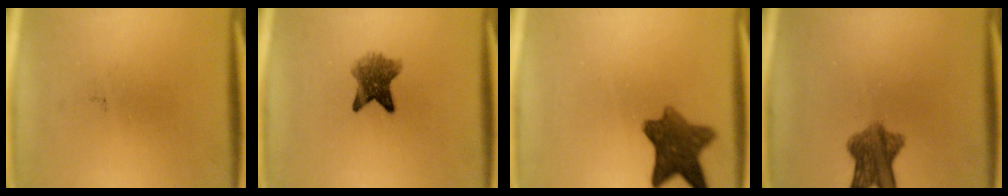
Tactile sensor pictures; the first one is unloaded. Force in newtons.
{"total": 6.0}
{"total": 8.5}
{"total": 7.3}